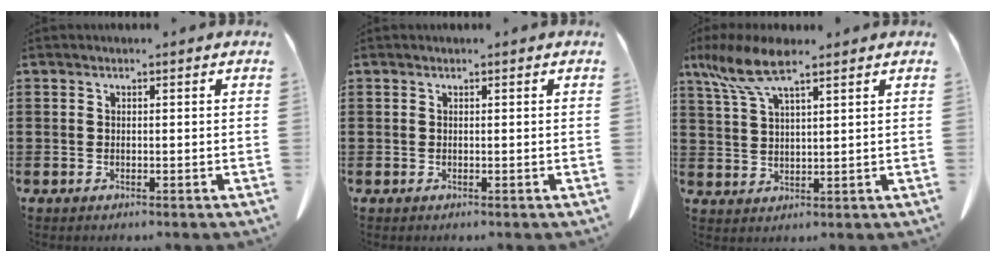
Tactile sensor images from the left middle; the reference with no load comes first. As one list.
[{"total": 0.0}, {"total": 7.9, "force": [5.1, 2.0, 5.6], "torque": [-0.135, -0.013, 0.088]}]